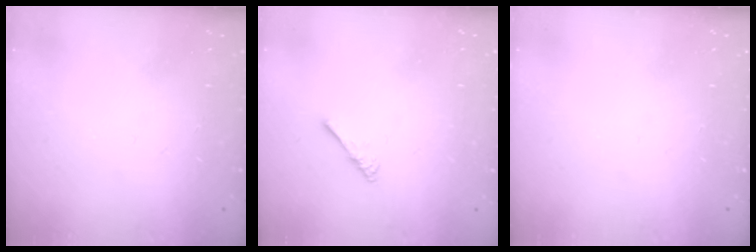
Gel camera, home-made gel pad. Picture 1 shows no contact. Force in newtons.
{"total": 2.4, "press": 2.4, "slide": 0.4}
{"total": 0.0}